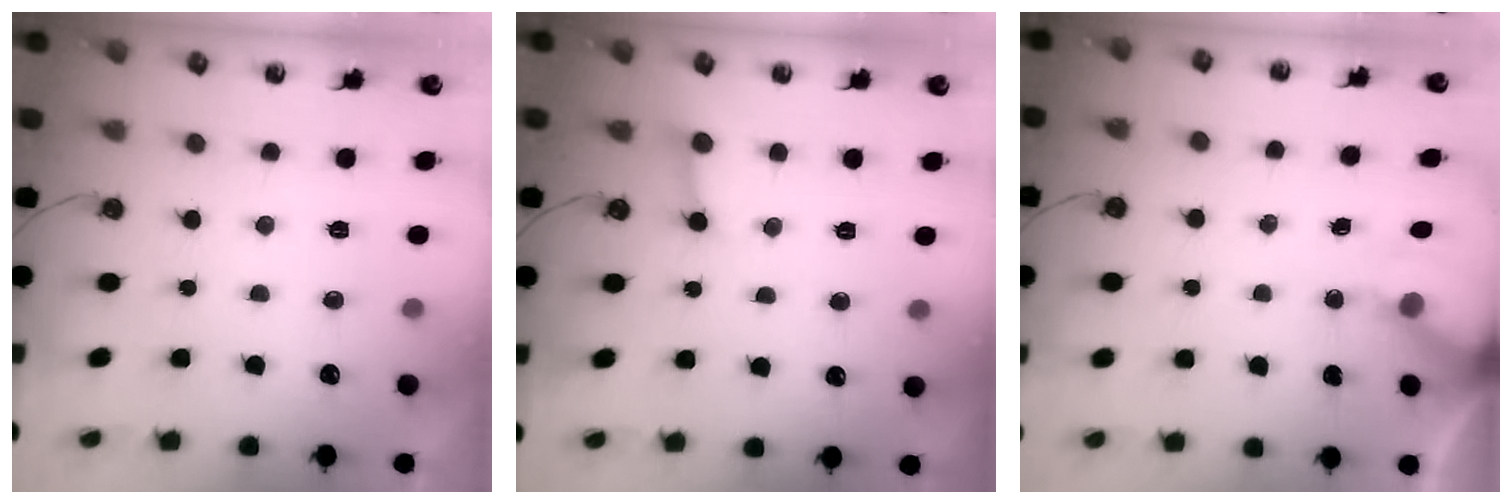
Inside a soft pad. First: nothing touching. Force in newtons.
{"total": 2.6, "press": 2.5, "slide": 0.4}
{"total": 6.5, "press": 6.5, "slide": 0.4}